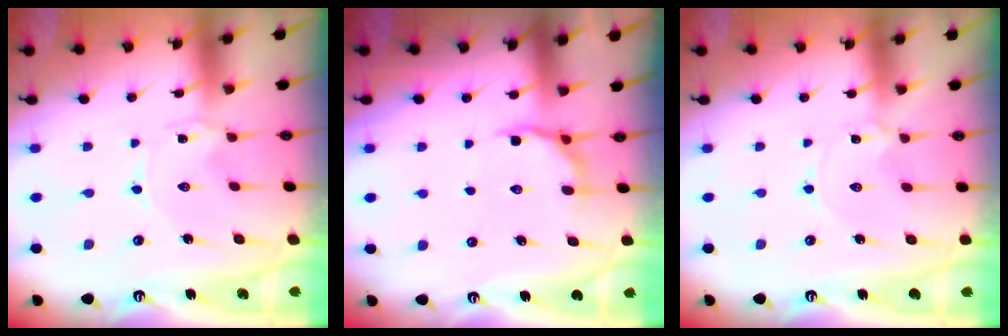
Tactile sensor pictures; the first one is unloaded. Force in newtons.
{"total": 6.8, "press": 6.3, "slide": 2.5}
{"total": 1.3, "press": 1.3, "slide": 0.2}